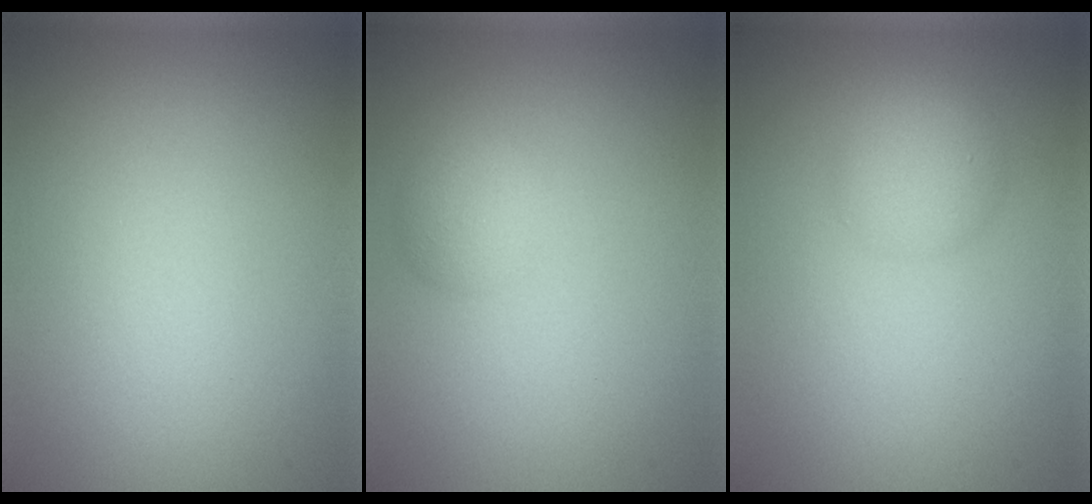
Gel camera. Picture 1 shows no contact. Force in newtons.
{"total": 1.9, "press": 1.9, "slide": 0.1}
{"total": 2.8, "press": 2.8, "slide": 0.0}